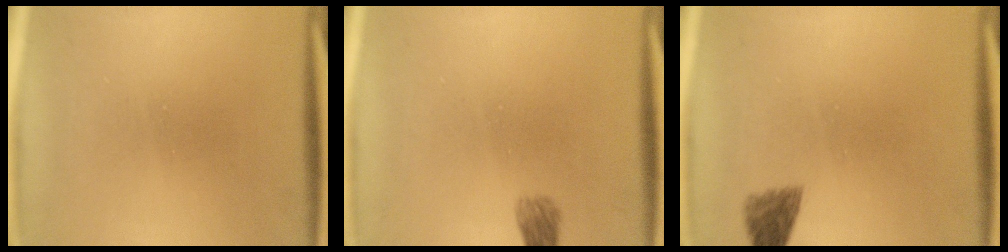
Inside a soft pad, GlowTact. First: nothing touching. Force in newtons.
{"total": 2.3}
{"total": 2.0}